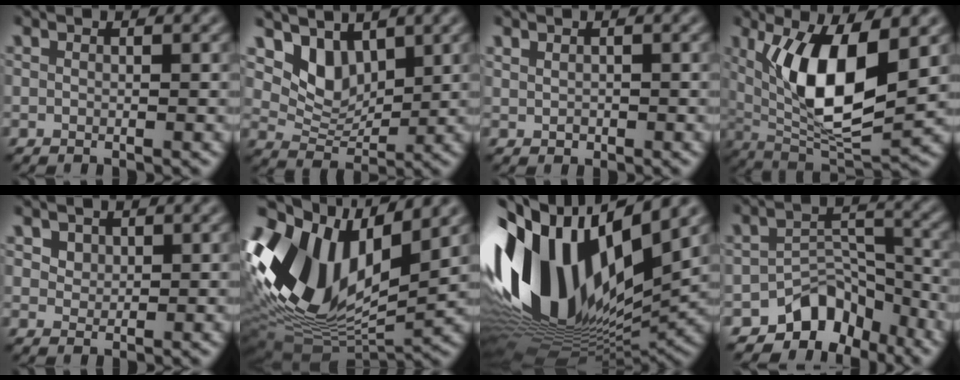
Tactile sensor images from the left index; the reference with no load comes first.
{"total": 3.5, "force": [1.9, 2.3, 1.9], "torque": [-0.043, -0.016, 0.035]}
{"total": 0.6, "force": [-0.1, 0.5, 0.2], "torque": [-0.001, 0.001, 0.009]}
{"total": 9.5, "force": [1.5, 3.5, 8.7], "torque": [-0.155, -0.011, 0.039]}
{"total": 2.9, "force": [1.6, 2.0, 1.3], "torque": [-0.046, 0.006, 0.031]}
{"total": 15.1, "force": [2.0, 8.6, 12.3], "torque": [-0.260, 0.011, 0.035]}
{"total": 15.7, "force": [1.7, 8.1, 13.3], "torque": [-0.256, 0.009, 0.024]}
{"total": 6.3, "force": [-5.2, 3.2, 1.7], "torque": [-0.004, -0.004, -0.080]}